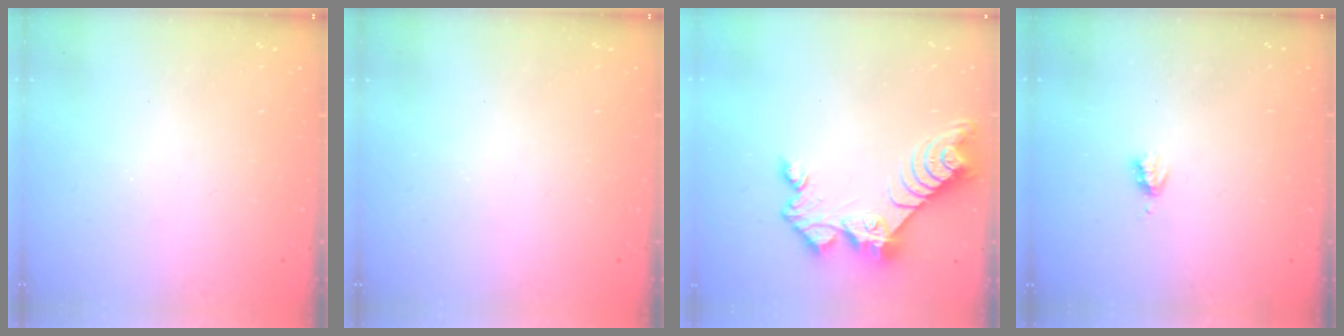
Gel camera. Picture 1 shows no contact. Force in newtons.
{"total": 0.0}
{"total": 10.1, "press": 10.0, "slide": 1.0}
{"total": 2.9, "press": 2.8, "slide": 0.5}